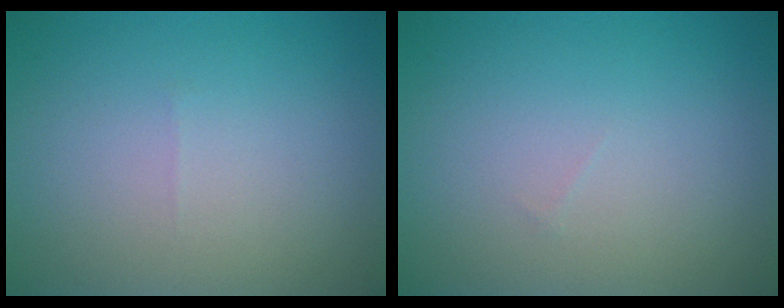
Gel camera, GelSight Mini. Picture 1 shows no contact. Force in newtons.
{"total": 0.0}